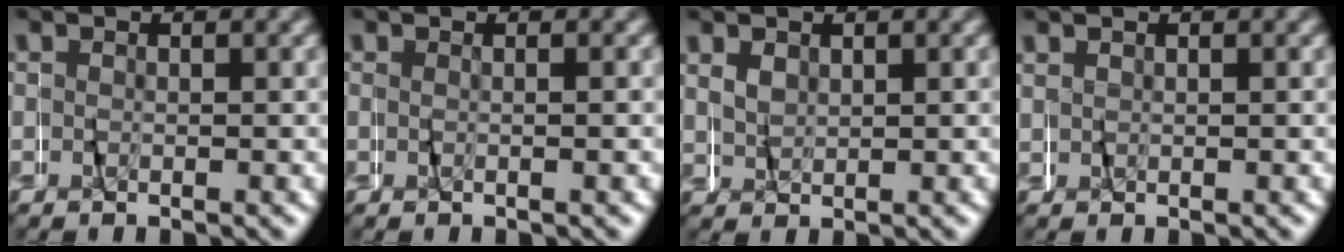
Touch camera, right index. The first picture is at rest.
{"total": 0.8, "force": [-0.3, -0.6, 0.3], "torque": [-0.013, 0.004, -0.005]}
{"total": 0.9, "force": [0.9, 0.1, -0.2], "torque": [0.001, 0.004, 0.018]}
{"total": 0.5, "force": [0.5, -0.2, -0.2], "torque": [0.000, 0.002, 0.010]}